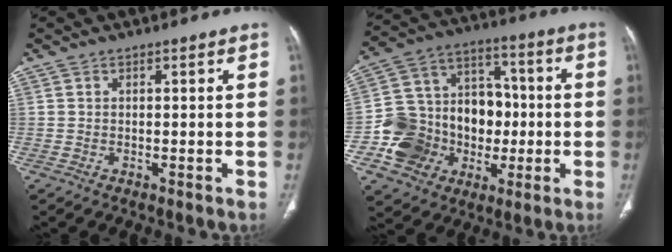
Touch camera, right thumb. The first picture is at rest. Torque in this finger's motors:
{"motor_torque": [1.92, 1.28, 1.41, -0.47, 0.11]}